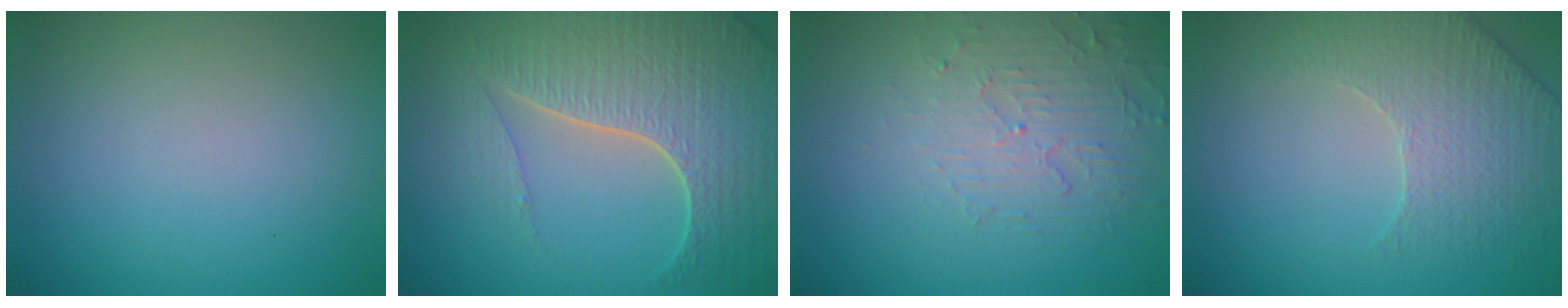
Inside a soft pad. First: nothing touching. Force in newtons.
{"total": 7.6, "press": 5.6, "slide": 5.1}
{"total": 3.8, "press": 3.4, "slide": 1.8}
{"total": 3.1, "press": 3.0, "slide": 1.0}